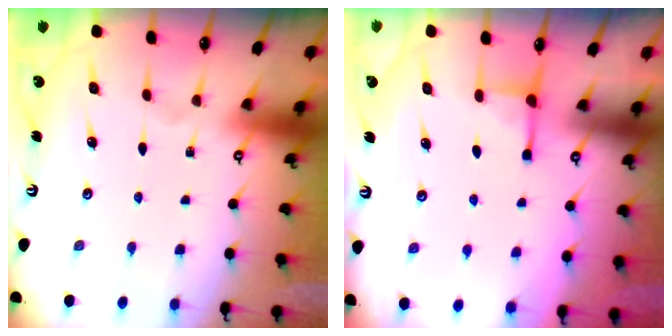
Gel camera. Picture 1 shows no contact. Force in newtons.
{"total": 2.5, "press": 2.5, "slide": 0.5}